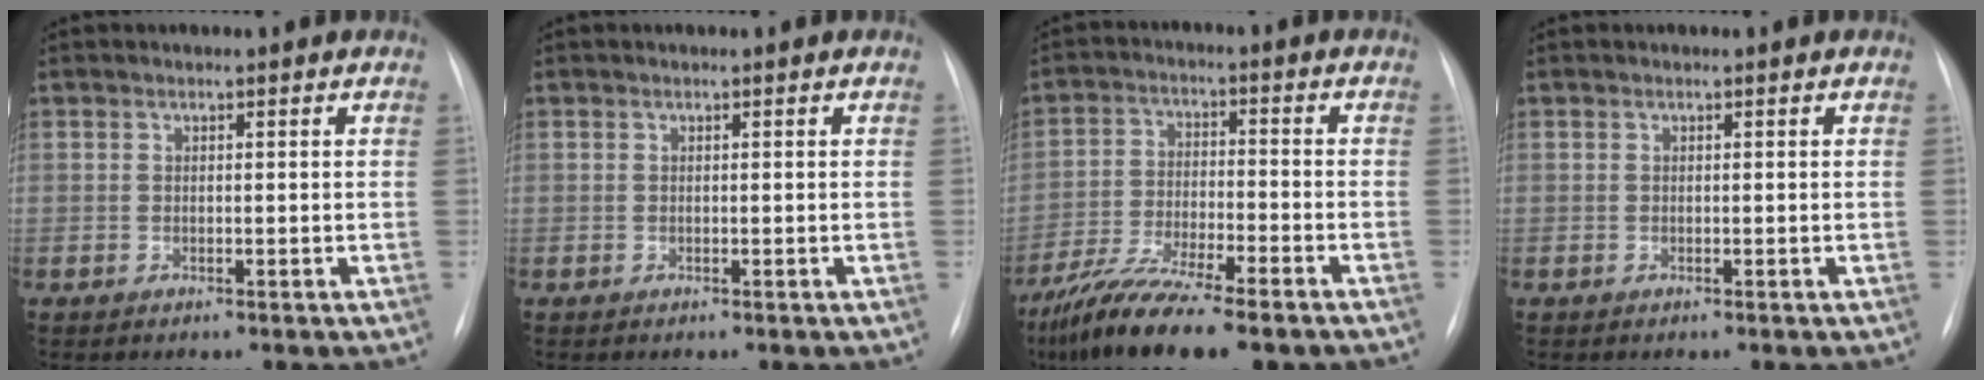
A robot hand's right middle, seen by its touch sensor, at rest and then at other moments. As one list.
[{"total": 0.0}, {"total": 14.4, "force": [-10.8, 2.8, 9.1], "torque": [-0.170, -0.032, -0.185]}, {"total": 0.0}]